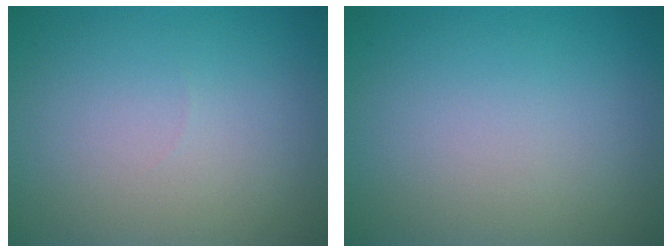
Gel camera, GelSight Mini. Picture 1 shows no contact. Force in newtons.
{"total": 0.0}